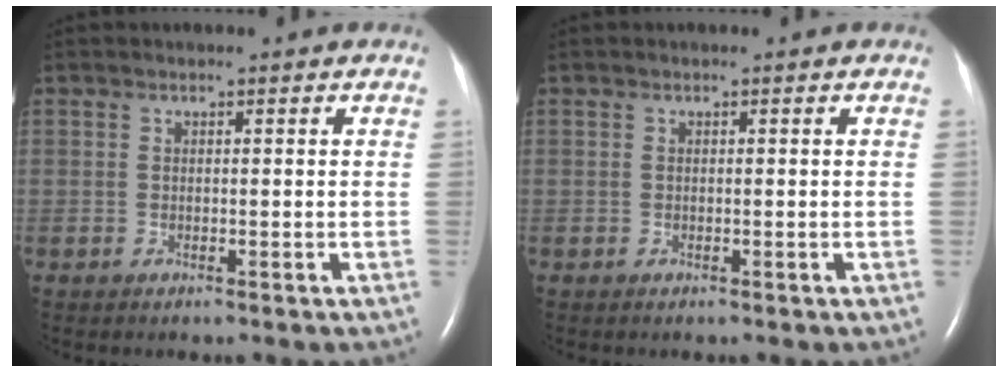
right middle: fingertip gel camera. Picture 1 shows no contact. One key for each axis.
{"total": 0.0}